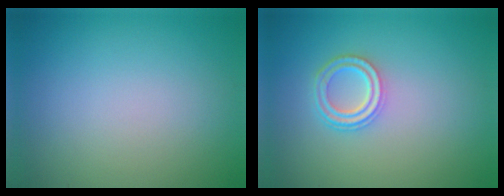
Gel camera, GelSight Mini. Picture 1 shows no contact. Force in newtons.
{"total": 3.2, "press": 2.5, "slide": 2.1}